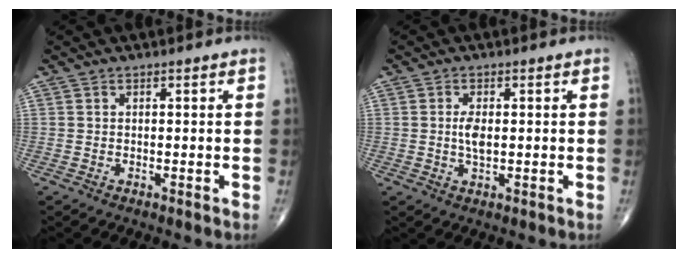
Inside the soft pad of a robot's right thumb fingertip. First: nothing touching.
{"total": 3.3, "force": [0.3, 1.5, 3.0], "torque": [-0.058, -0.005, 0.005]}